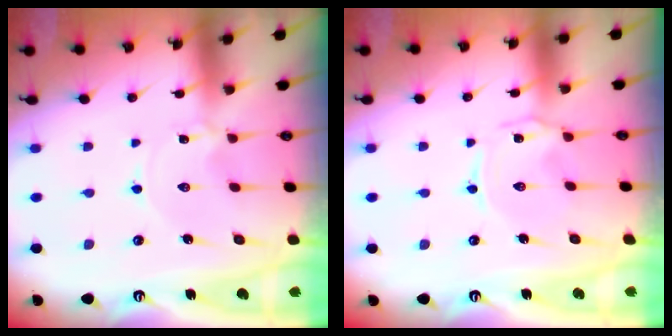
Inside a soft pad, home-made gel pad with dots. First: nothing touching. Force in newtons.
{"total": 1.2, "press": 1.1, "slide": 0.4}